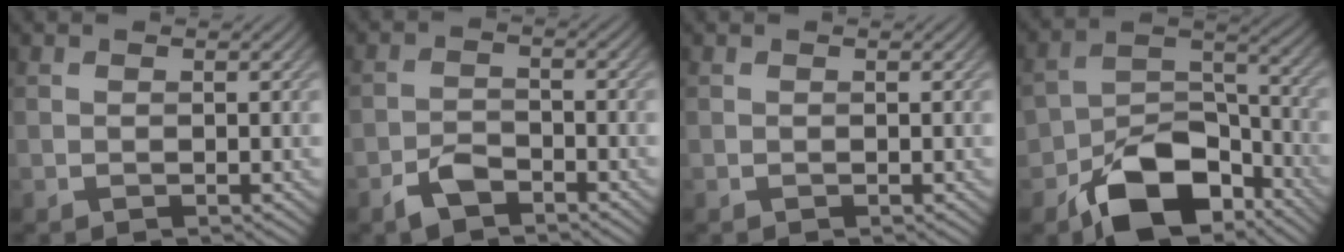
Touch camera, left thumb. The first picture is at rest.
{"total": 3.1, "force": [-2.3, 1.5, 1.5], "torque": [-0.028, 0.003, -0.050]}
{"total": 0.0}
{"total": 12.7, "force": [-7.8, 7.2, 7.0], "torque": [-0.115, -0.015, -0.143]}